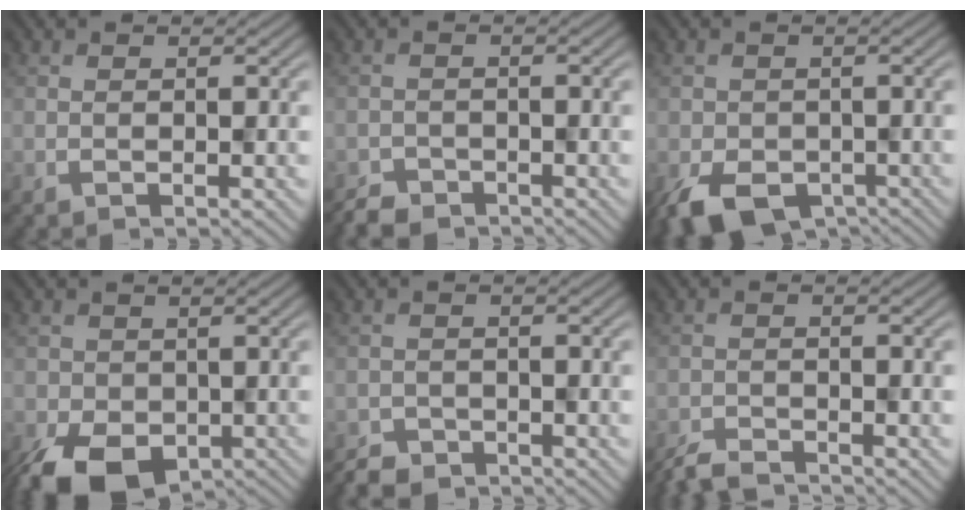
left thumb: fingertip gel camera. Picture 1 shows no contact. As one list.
[{"total": 2.8, "force": [-2.7, 0.9, 0.0], "torque": [0.001, -0.011, -0.044]}, {"total": 7.4, "force": [-4.3, 4.5, 4.0], "torque": [-0.079, -0.033, -0.058]}, {"total": 8.5, "force": [-4.4, 5.1, 5.2], "torque": [-0.105, -0.039, -0.056]}, {"total": 2.8, "force": [-2.6, 1.0, -0.1], "torque": [0.004, -0.011, -0.042]}, {"total": 3.6, "force": [-3.5, 0.4, 0.6], "torque": [-0.014, -0.010, -0.064]}]